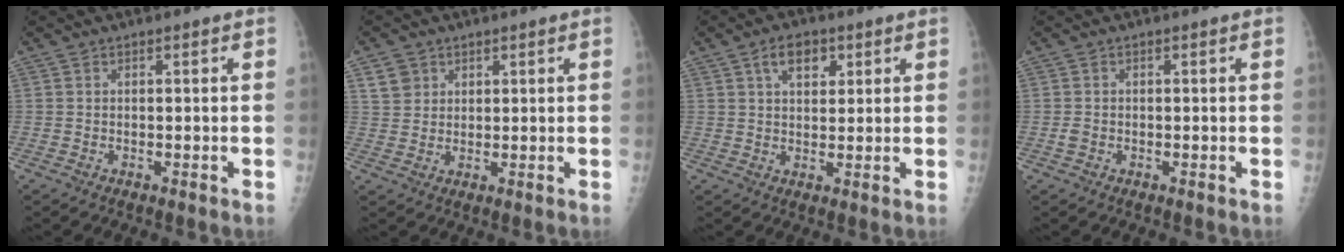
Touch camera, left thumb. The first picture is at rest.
{"total": 3.9, "force": [2.0, 3.2, 0.9], "torque": [0.002, -0.010, 0.039]}
{"total": 5.5, "force": [2.6, 3.3, 3.6], "torque": [-0.039, -0.005, 0.040]}
{"total": 1.2, "force": [-0.4, 0.9, 0.6], "torque": [-0.016, 0.000, -0.008]}